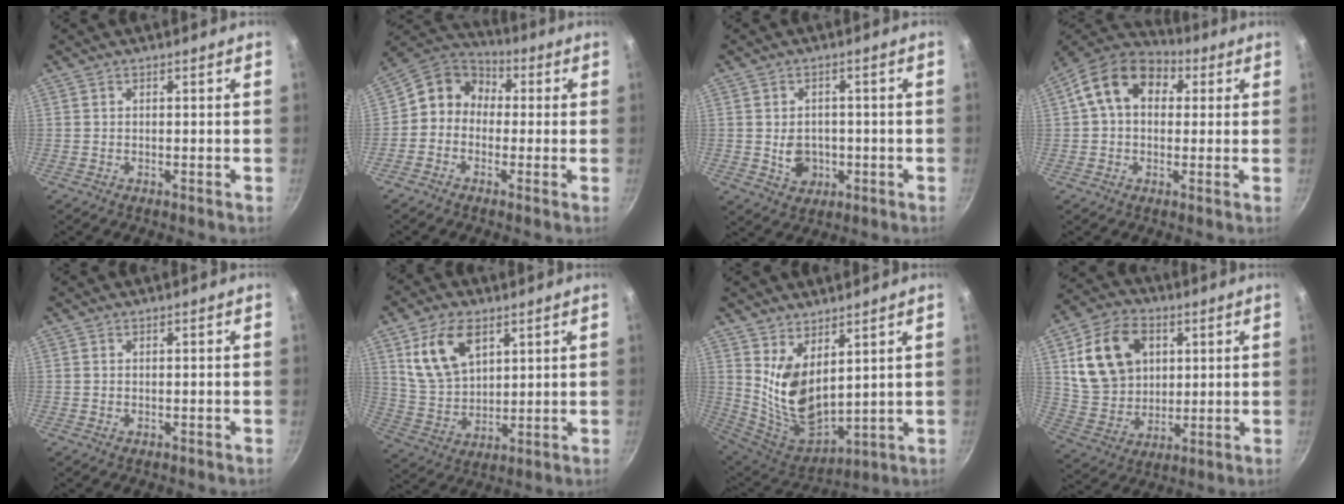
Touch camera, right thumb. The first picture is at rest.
{"total": 8.9, "force": [0.0, 7.8, 4.3], "torque": [-0.044, 0.030, -0.030]}
{"total": 5.8, "force": [-0.8, 4.7, 3.2], "torque": [-0.026, 0.006, -0.005]}
{"total": 14.1, "force": [3.6, 10.2, 8.9], "torque": [-0.125, 0.025, 0.040]}
{"total": 0.0}
{"total": 12.7, "force": [5.7, 7.7, 8.4], "torque": [-0.136, -0.021, 0.121]}
{"total": 11.8, "force": [5.0, 6.3, 8.6], "torque": [-0.141, -0.067, 0.115]}
{"total": 17.1, "force": [4.7, 12.9, 10.2], "torque": [-0.168, -0.006, 0.093]}